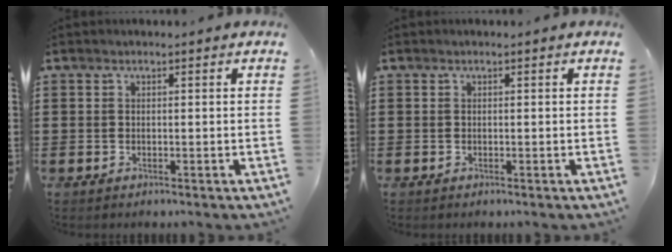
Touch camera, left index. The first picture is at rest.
{"total": 0.0}